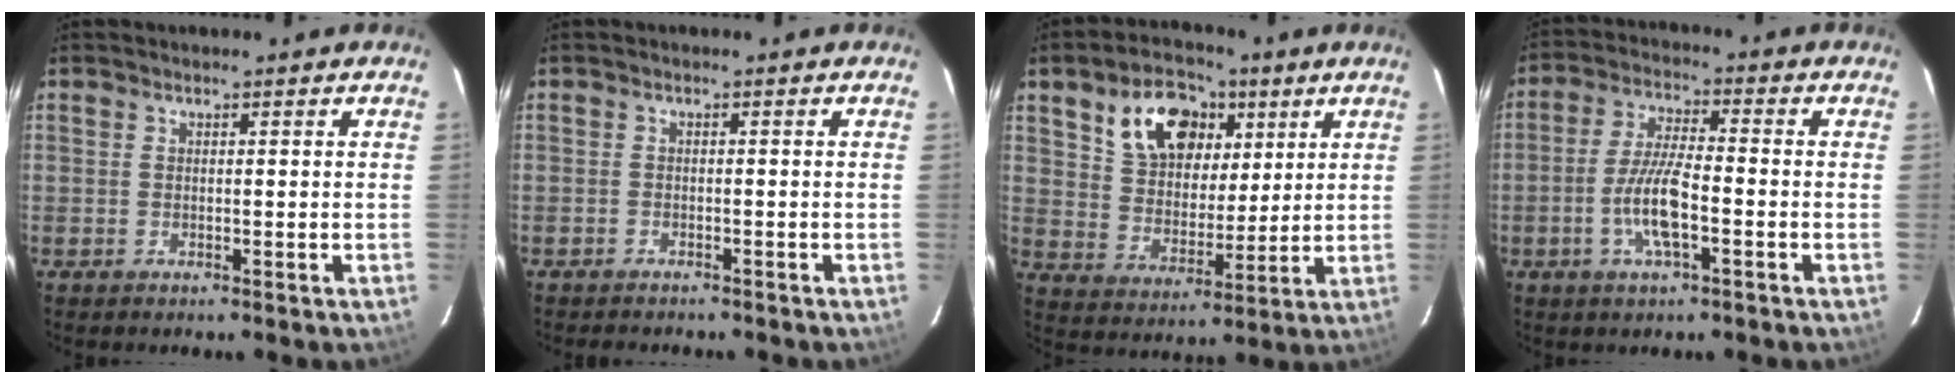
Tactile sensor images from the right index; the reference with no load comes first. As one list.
[{"total": 2.6, "force": [-2.3, 0.9, 0.6], "torque": [-0.017, -0.002, -0.035]}, {"total": 14.5, "force": [6.7, 9.5, 8.7], "torque": [-0.167, 0.037, 0.127]}, {"total": 8.3, "force": [-2.9, 1.8, 7.5], "torque": [-0.155, 0.001, -0.058]}]